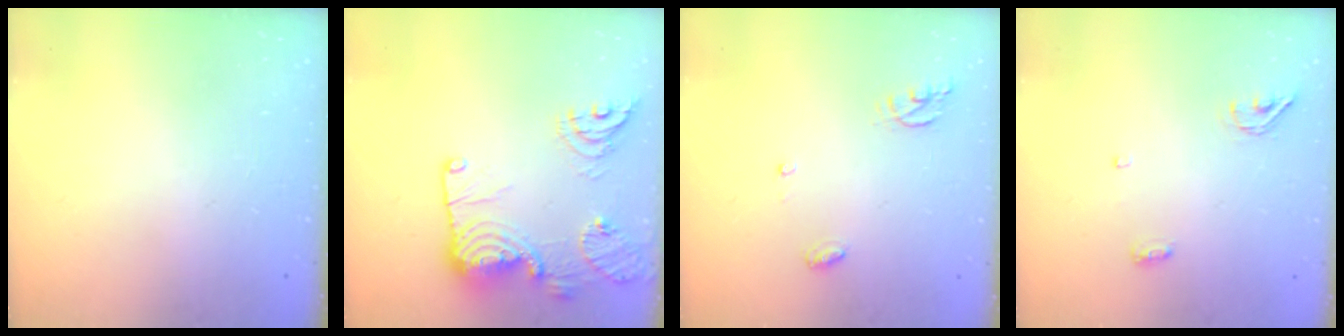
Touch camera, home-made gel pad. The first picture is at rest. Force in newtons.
{"total": 19.1, "press": 18.3, "slide": 5.5}
{"total": 5.3, "press": 5.3, "slide": 0.3}
{"total": 6.3, "press": 5.0, "slide": 3.9}